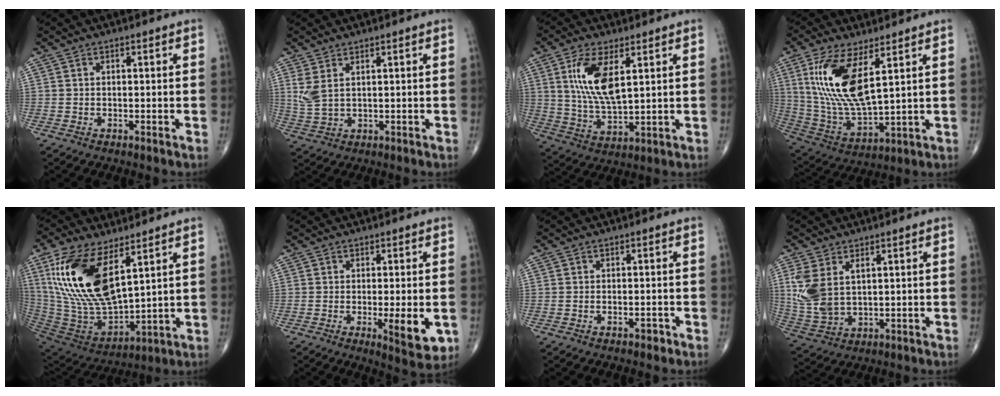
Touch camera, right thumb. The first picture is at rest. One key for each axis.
{"total": 4.5, "fx": 1.8, "fy": 2.0, "fz": 3.6, "tx": -0.084, "ty": -0.004, "tz": 0.047}
{"total": 14.3, "fx": 4.8, "fy": 5.6, "fz": 12.2, "tx": -0.244, "ty": -0.024, "tz": 0.102}
{"total": 16.6, "fx": 5.9, "fy": 6.0, "fz": 14.3, "tx": -0.290, "ty": -0.030, "tz": 0.125}
{"total": 22.0, "fx": 8.6, "fy": 10.0, "fz": 17.5, "tx": -0.345, "ty": -0.038, "tz": 0.177}
{"total": 7.6, "fx": -1.7, "fy": 2.2, "fz": 7.1, "tx": -0.094, "ty": -0.017, "tz": -0.020}
{"total": 1.6, "fx": -1.0, "fy": 0.8, "fz": 0.9, "tx": -0.014, "ty": 0.009, "tz": -0.013}
{"total": 9.9, "fx": 2.7, "fy": 6.0, "fz": 7.4, "tx": -0.159, "ty": -0.006, "tz": 0.068}